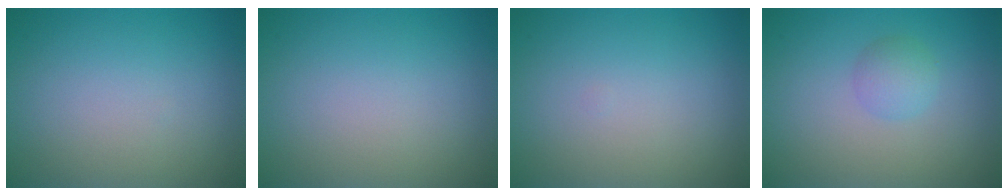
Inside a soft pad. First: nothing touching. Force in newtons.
{"total": 0.0}
{"total": 0.0}
{"total": 1.8, "press": 1.8, "slide": 0.0}